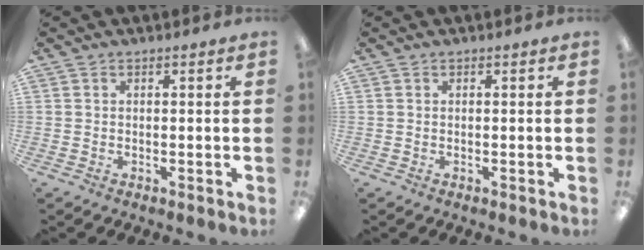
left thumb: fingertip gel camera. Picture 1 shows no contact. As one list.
[{"total": 0.0}]